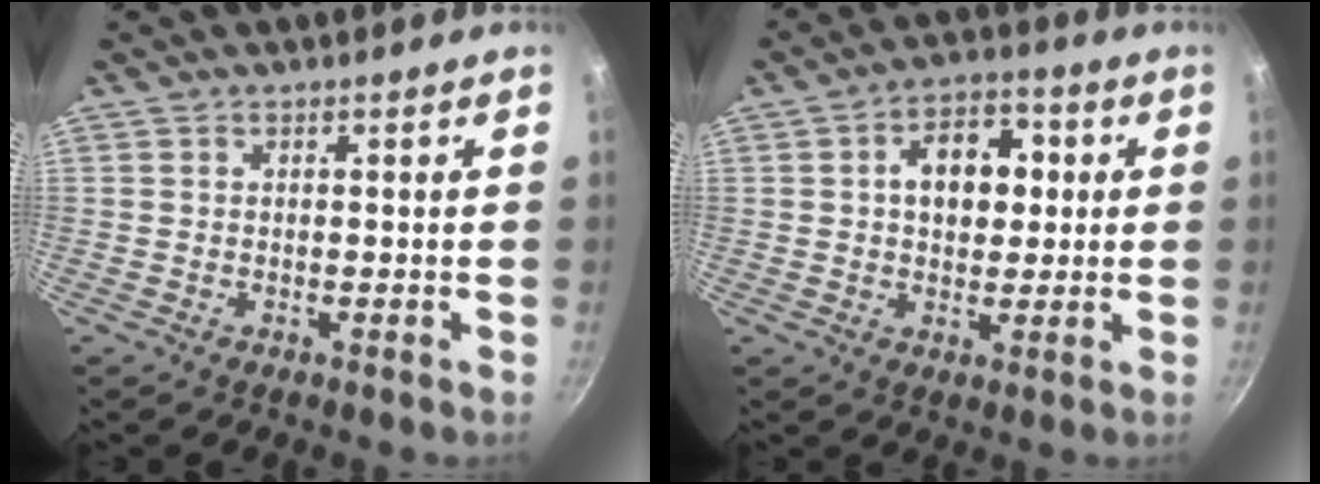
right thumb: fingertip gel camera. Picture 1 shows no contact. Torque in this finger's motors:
{"motor_torque": [-0.49, 0.83, 0.02, 0.07, 0.07]}